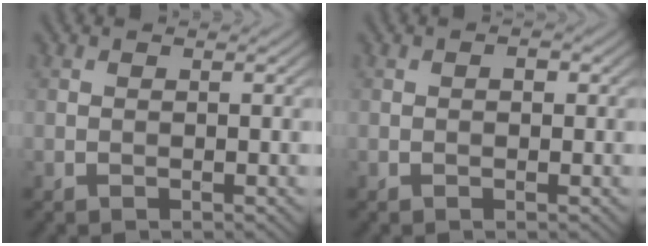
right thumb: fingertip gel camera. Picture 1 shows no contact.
{"total": 0.8, "force": [0.1, 0.5, 0.6], "torque": [-0.005, -0.001, -0.001]}